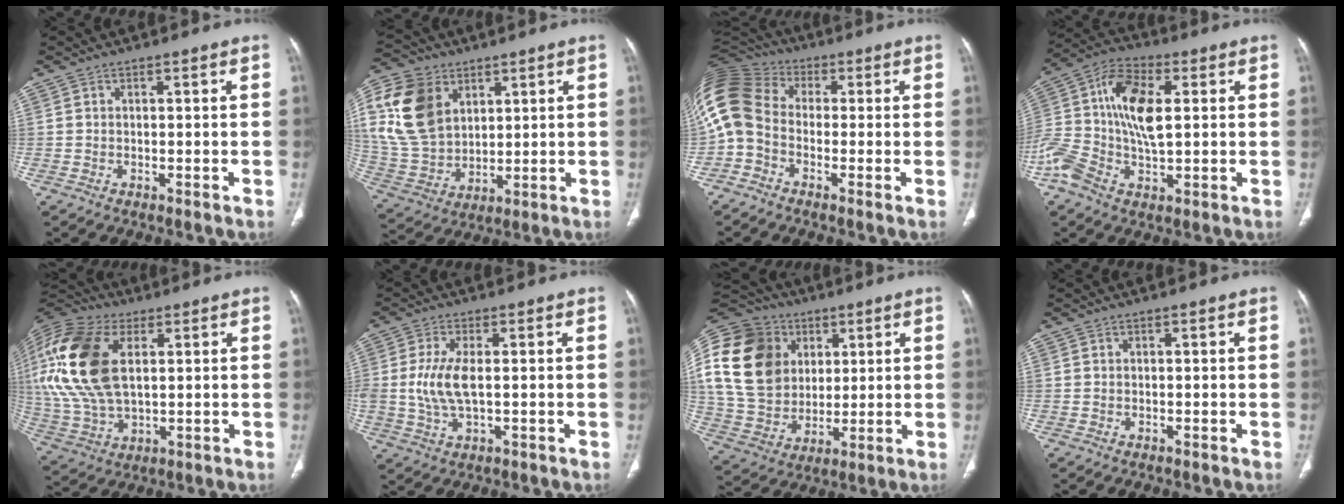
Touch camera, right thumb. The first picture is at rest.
{"total": 20.0, "force": [6.8, 14.3, 12.2], "torque": [-0.250, -0.010, 0.139]}
{"total": 15.2, "force": [-1.7, 12.1, 9.0], "torque": [-0.207, 0.055, -0.048]}
{"total": 15.9, "force": [1.1, 8.5, 13.4], "torque": [-0.284, 0.023, 0.016]}
{"total": 23.7, "force": [5.7, 13.8, 18.4], "torque": [-0.419, -0.006, 0.107]}
{"total": 7.2, "force": [0.3, 3.0, 6.5], "torque": [-0.155, -0.004, 0.008]}
{"total": 27.6, "force": [7.6, 21.5, 15.6], "torque": [-0.333, 0.033, 0.151]}
{"total": 0.0}